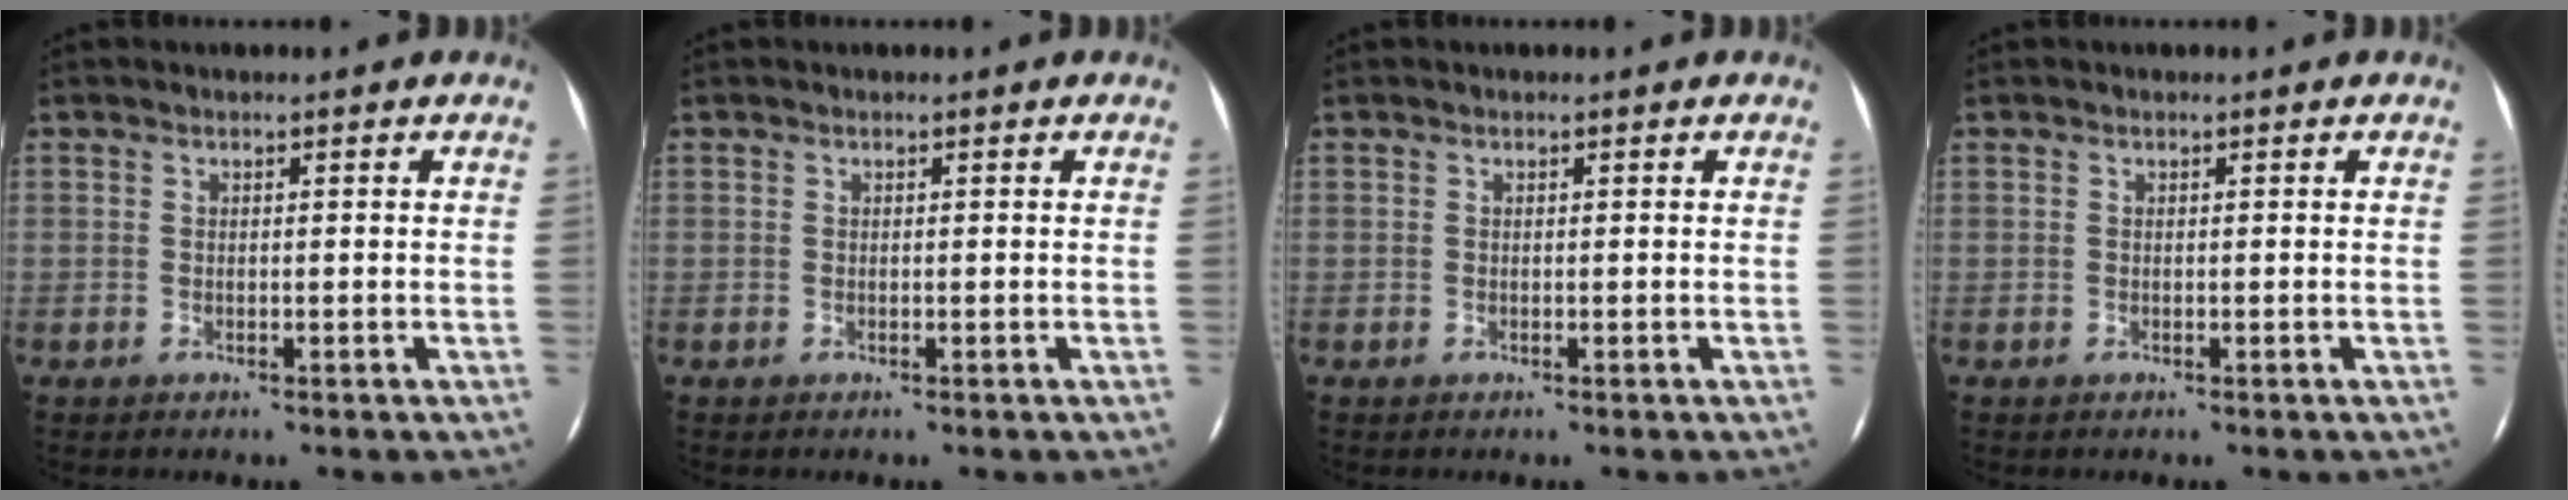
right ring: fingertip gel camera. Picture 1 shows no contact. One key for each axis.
{"total": 0.0}
{"total": 0.0}
{"total": 0.0}